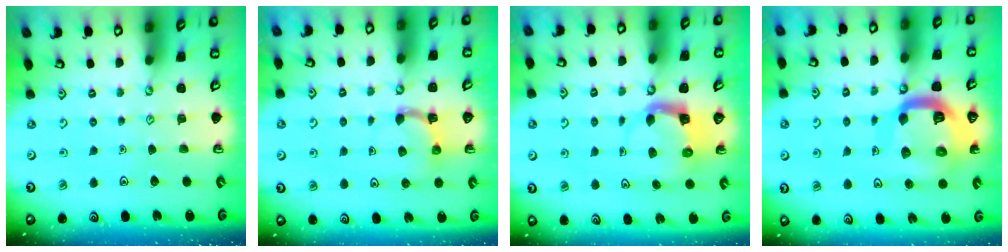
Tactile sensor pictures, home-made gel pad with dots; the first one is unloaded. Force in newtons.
{"total": 5.1, "press": 5.0, "slide": 0.9}
{"total": 3.7, "press": 3.6, "slide": 0.6}
{"total": 16.5, "press": 16.3, "slide": 2.1}